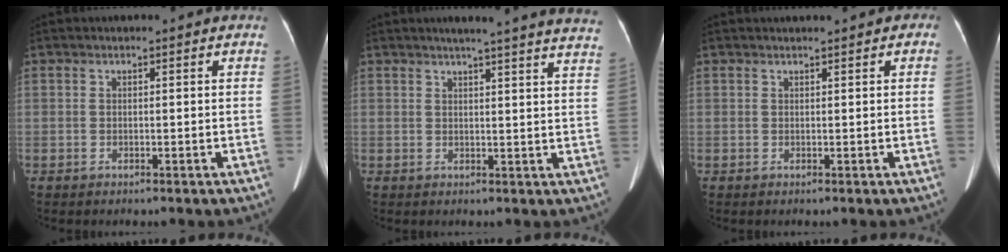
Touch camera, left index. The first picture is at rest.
{"total": 19.3, "force": [17.5, 0.4, 8.1], "torque": [-0.104, -0.032, 0.195]}
{"total": 1.7, "force": [0.9, 0.7, 1.2], "torque": [-0.015, 0.018, 0.013]}